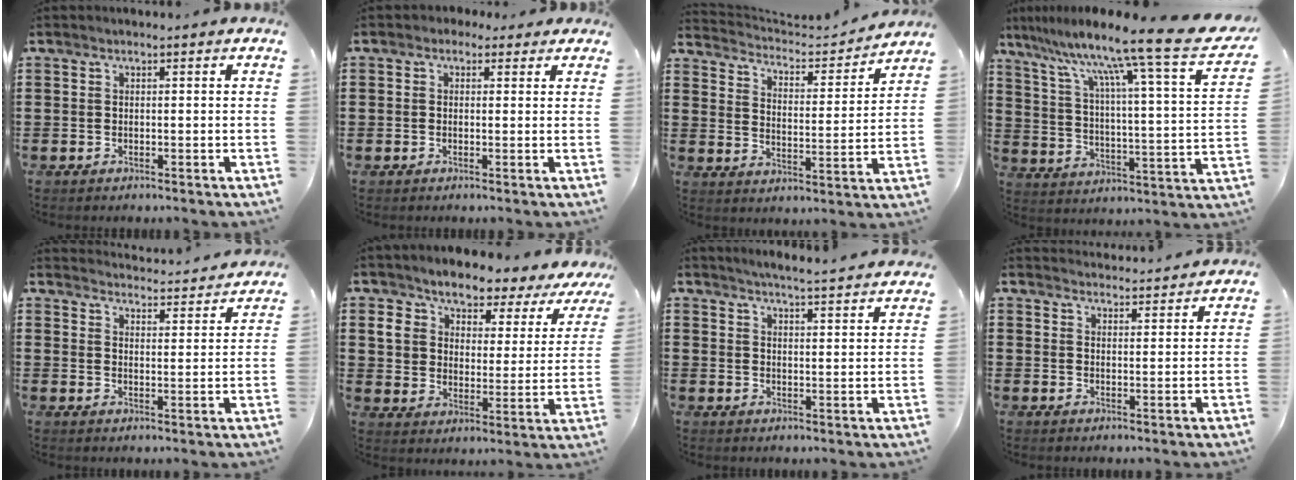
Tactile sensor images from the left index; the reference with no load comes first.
{"total": 1.8, "force": [0.8, 1.6, 0.2], "torque": [-0.003, 0.006, 0.013]}
{"total": 3.7, "force": [3.6, 0.5, 0.4], "torque": [-0.031, -0.031, 0.054]}
{"total": 11.3, "force": [9.3, -1.1, 6.4], "torque": [-0.142, -0.081, 0.137]}
{"total": 3.8, "force": [3.8, -0.3, 0.0], "torque": [-0.008, -0.032, 0.063]}
{"total": 5.6, "force": [5.0, 2.2, 1.1], "torque": [-0.060, -0.034, 0.084]}
{"total": 4.1, "force": [4.1, -0.5, 0.3], "torque": [-0.020, -0.025, 0.072]}
{"total": 2.8, "force": [2.8, 0.1, -0.1], "torque": [-0.006, -0.012, 0.053]}